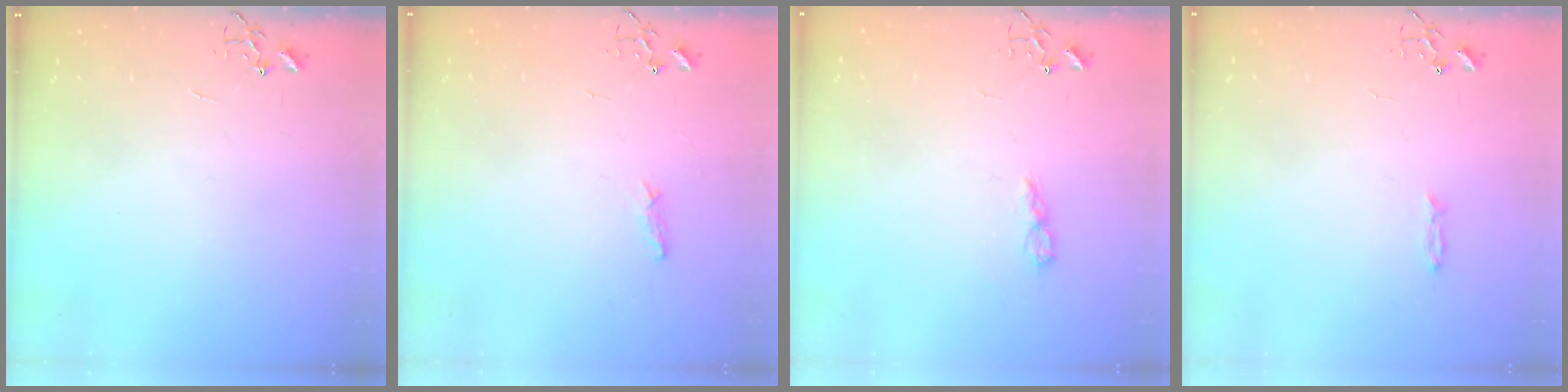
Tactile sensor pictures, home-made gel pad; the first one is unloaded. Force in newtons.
{"total": 5.9, "press": 5.8, "slide": 0.7}
{"total": 5.0, "press": 5.0, "slide": 0.6}
{"total": 3.7, "press": 3.6, "slide": 0.4}